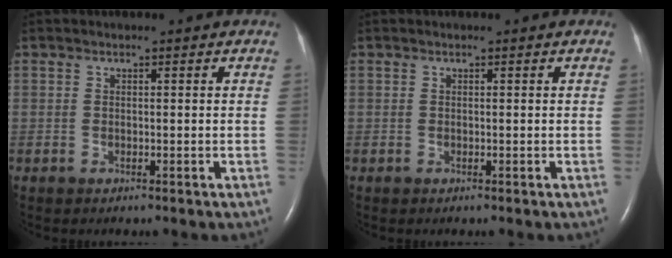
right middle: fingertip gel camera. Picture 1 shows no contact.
{"total": 0.0}